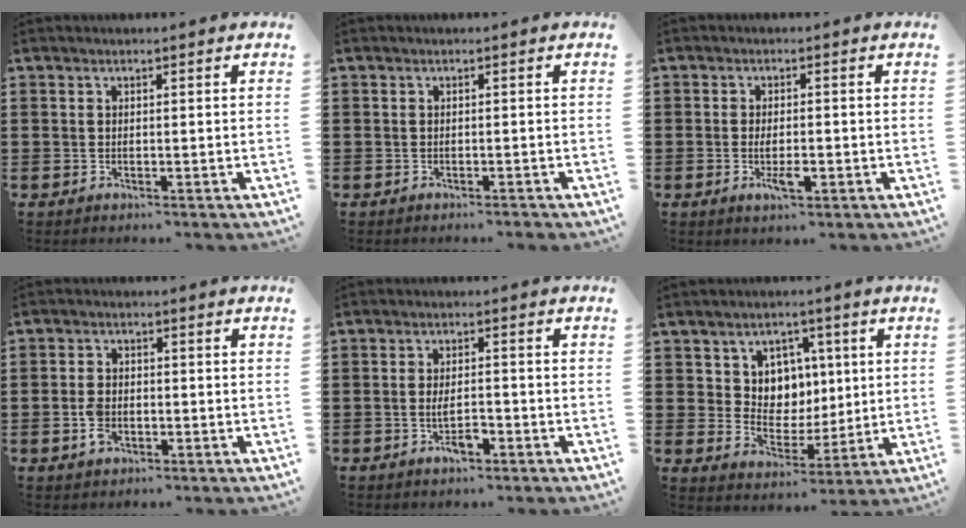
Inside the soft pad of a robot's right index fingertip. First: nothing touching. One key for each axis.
{"total": 0.7, "fx": -0.7, "fy": -0.1, "fz": 0.1, "tx": -0.005, "ty": -0.004, "tz": -0.014}
{"total": 3.4, "fx": -1.0, "fy": 1.1, "fz": 3.0, "tx": -0.060, "ty": -0.001, "tz": -0.019}
{"total": 3.2, "fx": -1.1, "fy": 2.1, "fz": 2.2, "tx": -0.055, "ty": -0.004, "tz": -0.022}
{"total": 3.5, "fx": -1.5, "fy": 1.2, "fz": 2.9, "tx": -0.050, "ty": 0.005, "tz": -0.028}
{"total": 6.7, "fx": 2.4, "fy": 5.9, "fz": 1.9, "tx": -0.063, "ty": 0.004, "tz": 0.044}